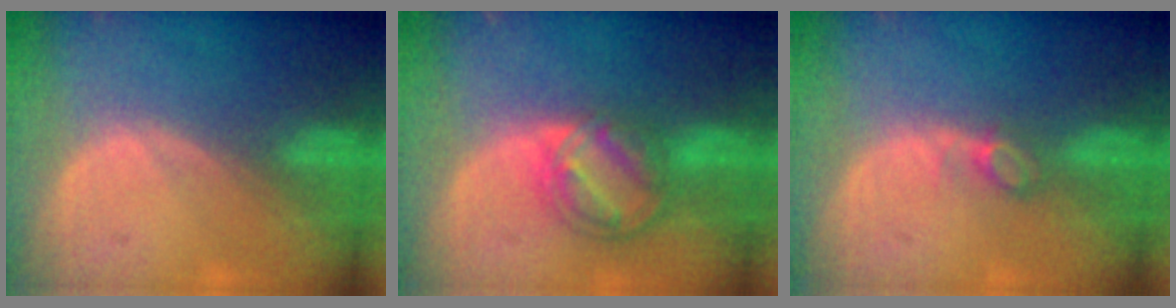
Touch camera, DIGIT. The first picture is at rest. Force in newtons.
{"total": 8.3, "press": 7.1, "slide": 4.4}
{"total": 2.2, "press": 2.2, "slide": 0.3}